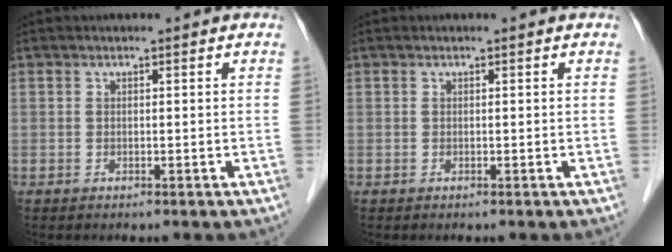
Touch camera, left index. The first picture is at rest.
{"total": 0.0}